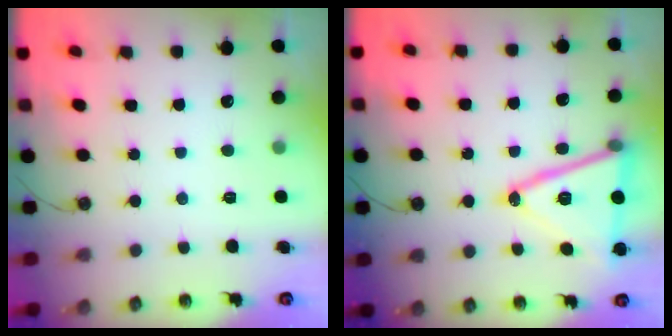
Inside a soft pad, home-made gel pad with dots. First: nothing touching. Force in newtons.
{"total": 19.0, "press": 18.6, "slide": 3.5}